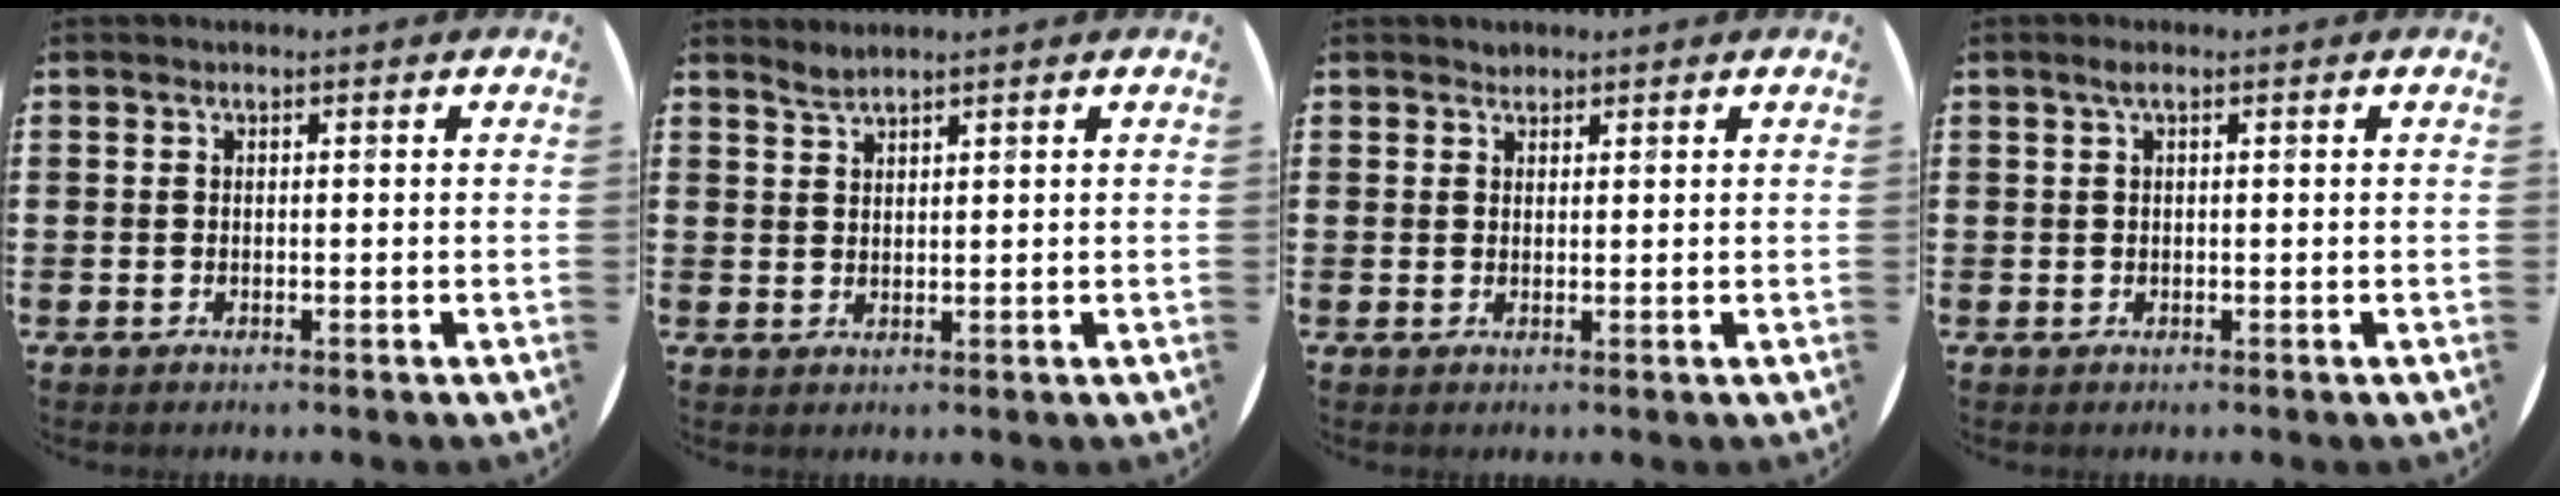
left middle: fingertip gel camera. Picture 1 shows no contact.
{"total": 1.6, "force": [1.6, -0.1, 0.1], "torque": [-0.004, 0.001, 0.031]}
{"total": 1.0, "force": [1.0, 0.4, -0.1], "torque": [0.009, -0.001, 0.017]}
{"total": 0.9, "force": [0.3, 0.1, 0.8], "torque": [-0.015, 0.004, 0.005]}